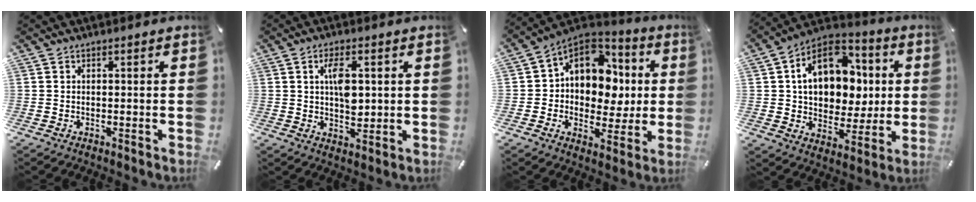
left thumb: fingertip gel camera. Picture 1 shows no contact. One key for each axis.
{"total": 7.2, "fx": 1.4, "fy": 3.8, "fz": 6.0, "tx": -0.105, "ty": -0.001, "tz": 0.016}
{"total": 13.6, "fx": 3.5, "fy": 11.1, "fz": 7.0, "tx": -0.107, "ty": -0.022, "tz": 0.072}
{"total": 16.9, "fx": 3.7, "fy": 12.8, "fz": 10.4, "tx": -0.172, "ty": -0.009, "tz": 0.071}